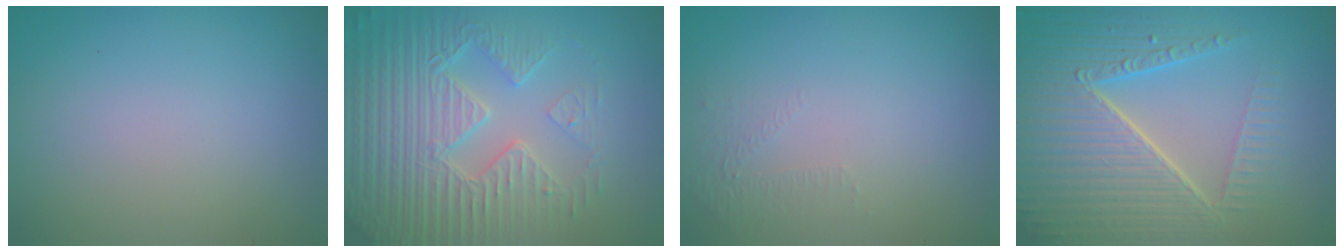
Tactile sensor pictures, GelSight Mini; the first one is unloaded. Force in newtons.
{"total": 7.3, "press": 5.8, "slide": 4.4}
{"total": 0.9, "press": 0.4, "slide": 0.8}
{"total": 8.8, "press": 6.1, "slide": 6.4}